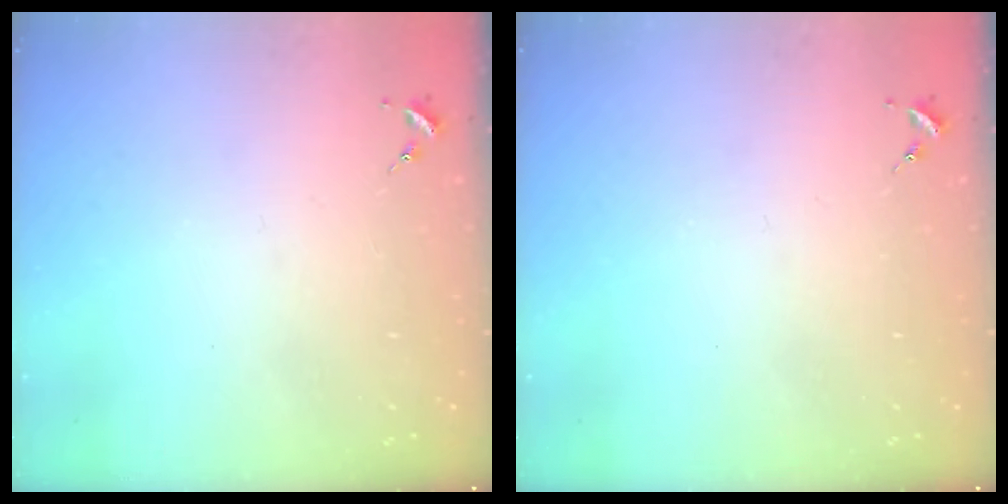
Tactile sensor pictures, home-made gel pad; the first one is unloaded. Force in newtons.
{"total": 0.0}